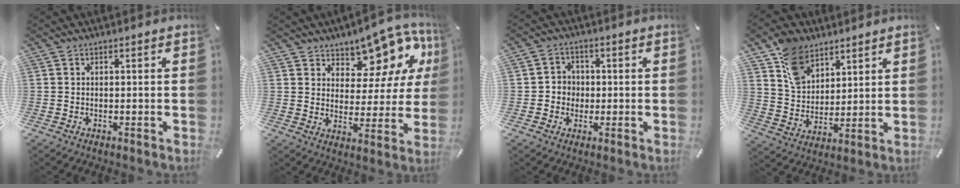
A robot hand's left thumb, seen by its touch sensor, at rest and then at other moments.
{"total": 11.5, "force": [9.3, 6.1, 3.1], "torque": [-0.048, -0.086, 0.166]}
{"total": 4.6, "force": [-0.7, 4.5, 0.7], "torque": [-0.016, 0.014, -0.014]}
{"total": 10.3, "force": [6.7, 6.9, 3.6], "torque": [-0.083, -0.026, 0.133]}